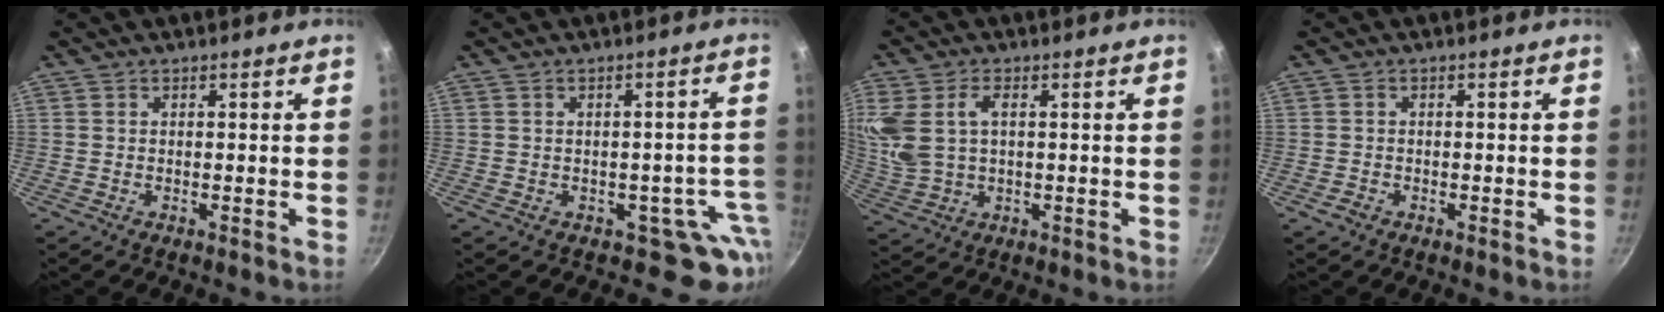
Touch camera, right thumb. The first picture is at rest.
{"total": 7.1, "force": [-3.0, 5.8, 2.8], "torque": [0.048, 0.047, -0.022]}
{"total": 10.3, "force": [2.4, 6.3, 7.8], "torque": [-0.160, 0.004, 0.055]}
{"total": 1.4, "force": [-0.8, 1.1, 0.5], "torque": [-0.006, 0.008, -0.012]}